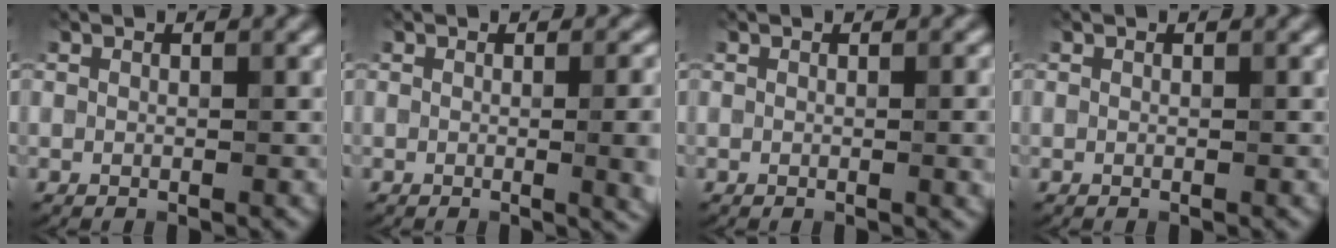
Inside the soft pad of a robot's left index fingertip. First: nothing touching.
{"total": 5.2, "force": [-0.3, 2.2, 4.8], "torque": [-0.036, -0.005, 0.002]}
{"total": 1.8, "force": [-0.1, 0.5, 1.8], "torque": [-0.018, -0.001, -0.003]}
{"total": 0.0}